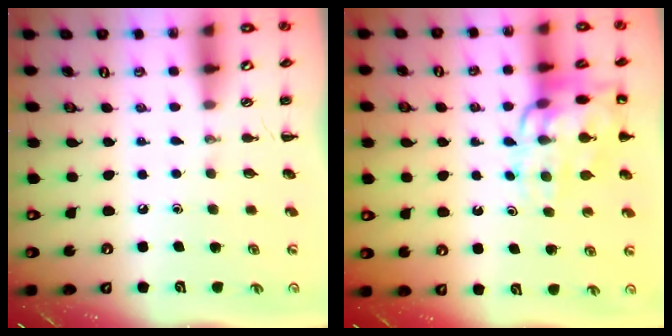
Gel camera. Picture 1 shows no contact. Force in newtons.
{"total": 14.8, "press": 14.6, "slide": 2.0}